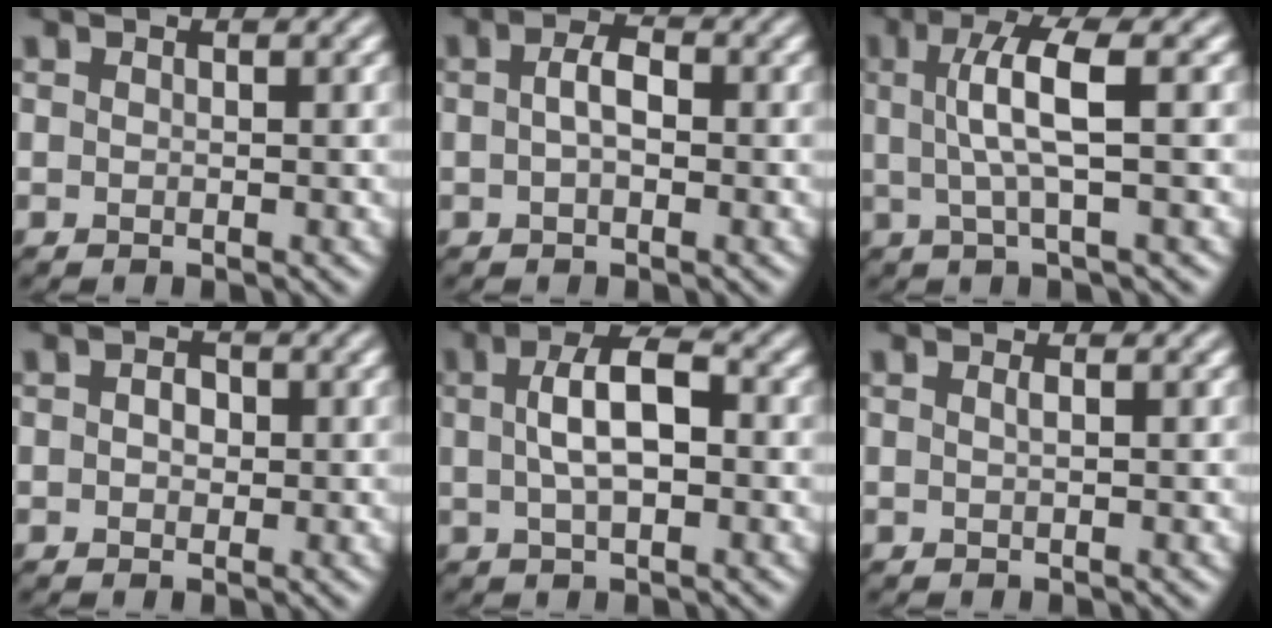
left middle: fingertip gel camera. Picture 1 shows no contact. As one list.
[{"total": 2.4, "force": [0.1, 1.1, 2.1], "torque": [-0.039, 0.004, -0.002]}, {"total": 4.7, "force": [0.7, 0.9, 4.6], "torque": [-0.088, 0.005, 0.013]}, {"total": 1.8, "force": [0.3, 1.4, 1.2], "torque": [-0.017, 0.004, -0.002]}, {"total": 5.1, "force": [0.6, 2.0, 4.7], "torque": [-0.078, 0.010, 0.005]}, {"total": 0.7, "force": [0.2, 0.2, 0.6], "torque": [-0.009, 0.004, 0.002]}]